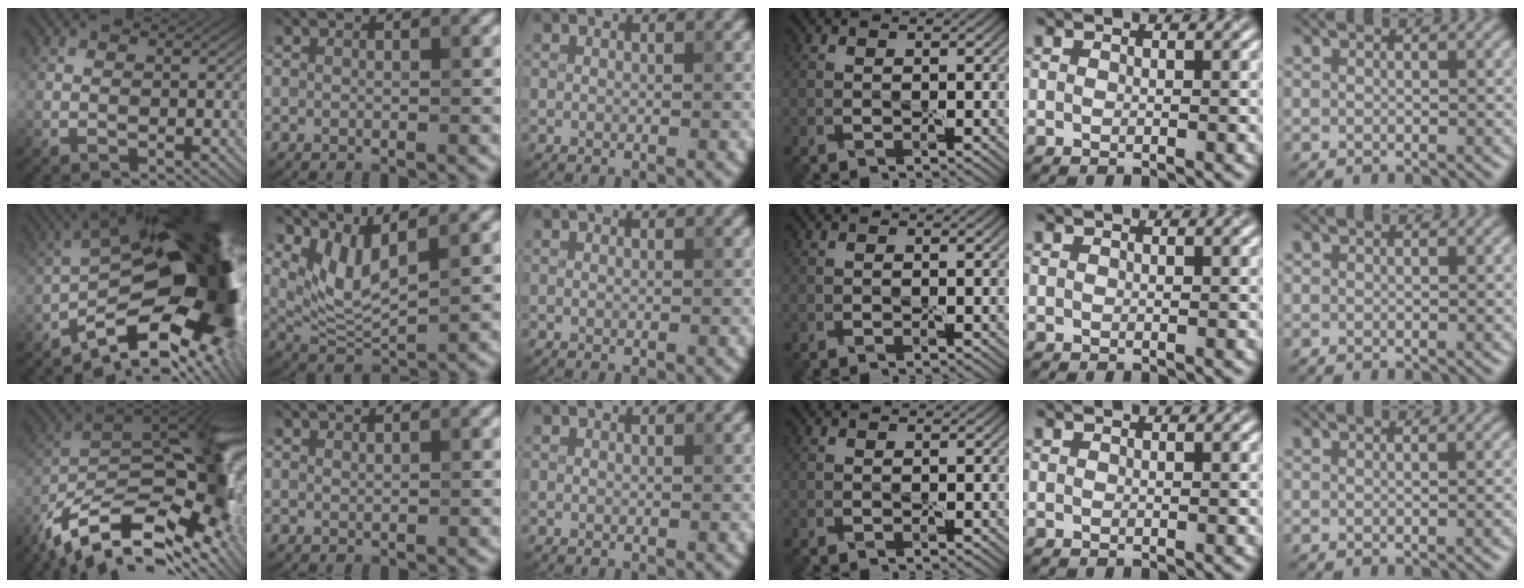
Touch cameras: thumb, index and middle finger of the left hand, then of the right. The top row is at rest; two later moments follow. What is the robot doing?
{"motion": "wrap", "object": "adhesive wrap"}